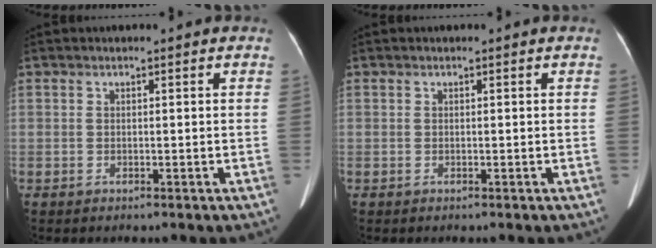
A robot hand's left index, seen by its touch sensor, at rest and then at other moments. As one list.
[{"total": 0.0}]